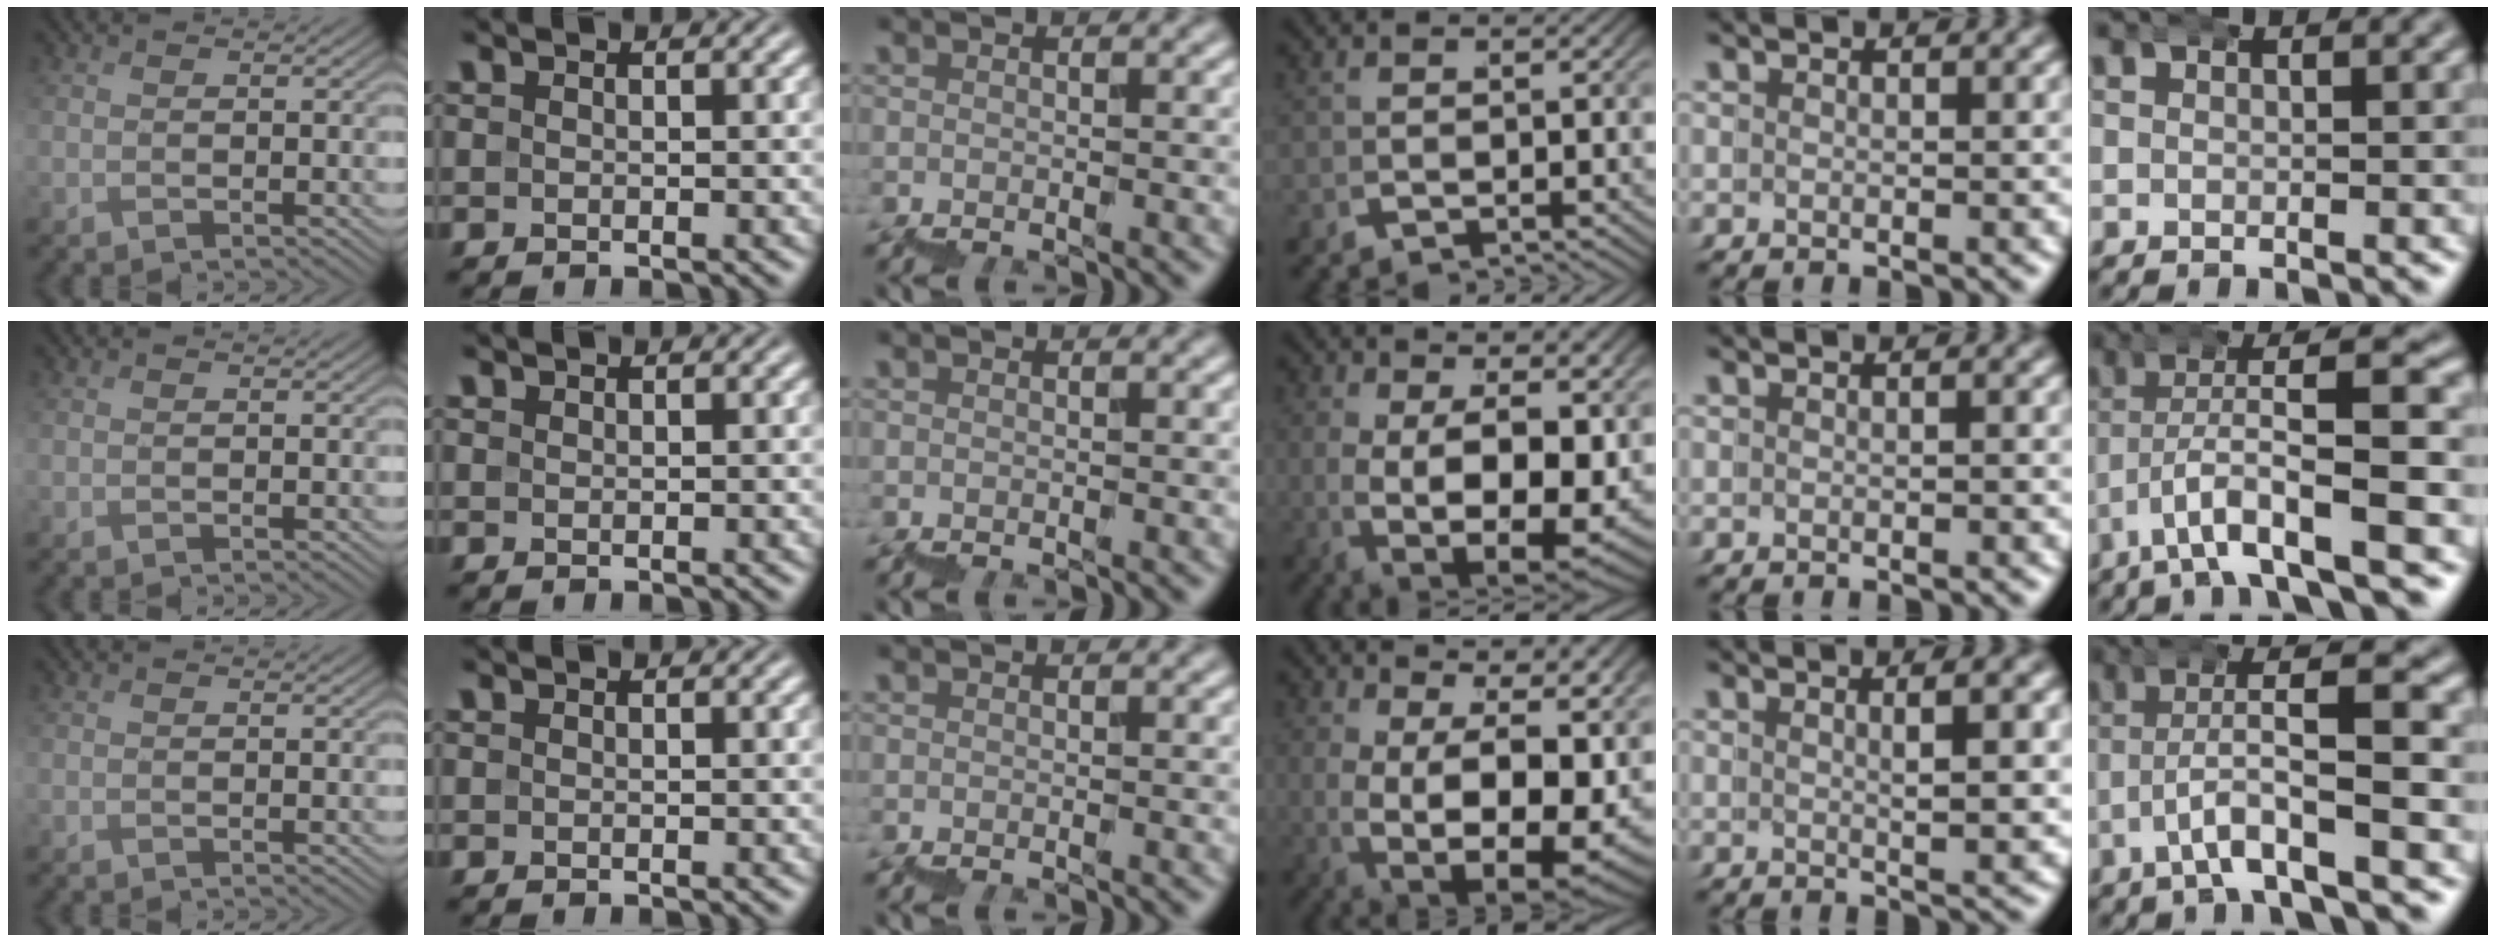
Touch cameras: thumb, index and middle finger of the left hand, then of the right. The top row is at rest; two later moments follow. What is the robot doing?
{"motion": "wrap", "object": "bubble wrap"}